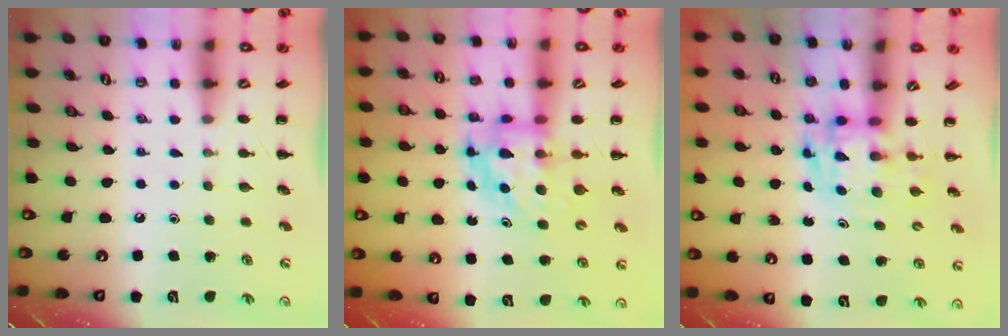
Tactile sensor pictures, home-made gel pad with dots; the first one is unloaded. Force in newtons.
{"total": 5.0, "press": 4.8, "slide": 1.3}
{"total": 3.4, "press": 3.4, "slide": 0.6}